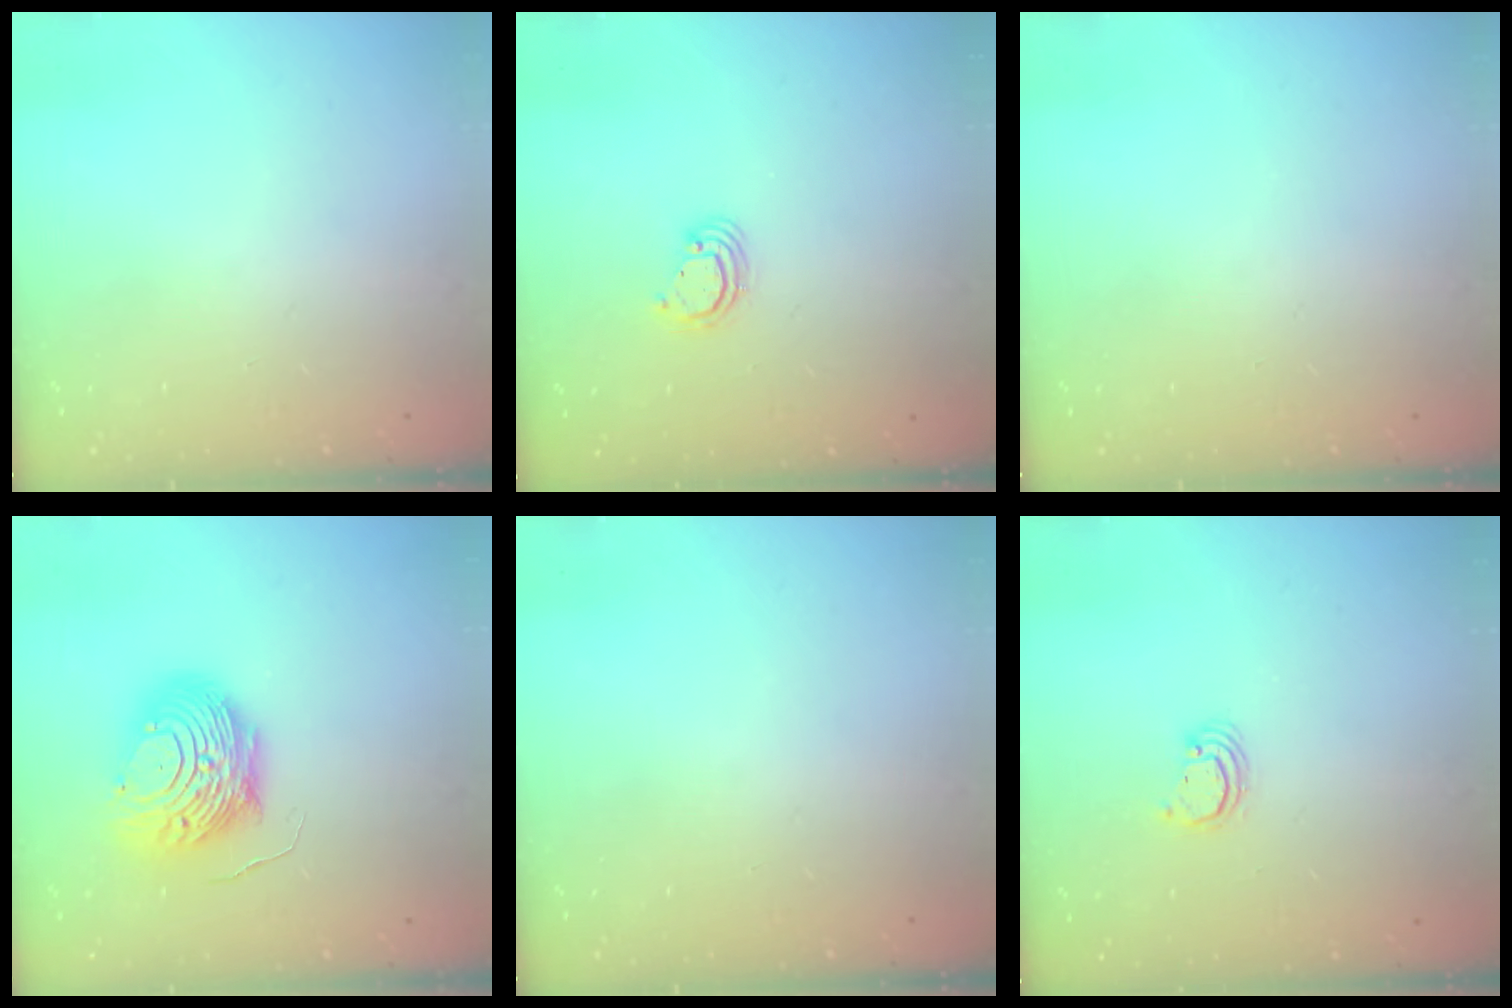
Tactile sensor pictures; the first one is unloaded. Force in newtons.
{"total": 3.6, "press": 3.6, "slide": 0.2}
{"total": 0.0}
{"total": 10.5, "press": 10.4, "slide": 1.0}
{"total": 0.0}
{"total": 2.7, "press": 2.7, "slide": 0.1}